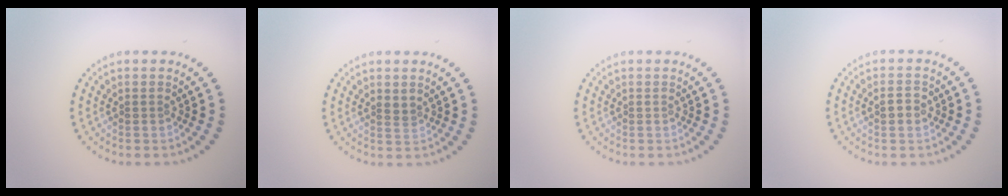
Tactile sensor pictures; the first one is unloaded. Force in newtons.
{"total": 0.8, "press": 0.5, "slide": 0.6}
{"total": 0.0}
{"total": 1.6, "press": 1.6, "slide": 0.2}